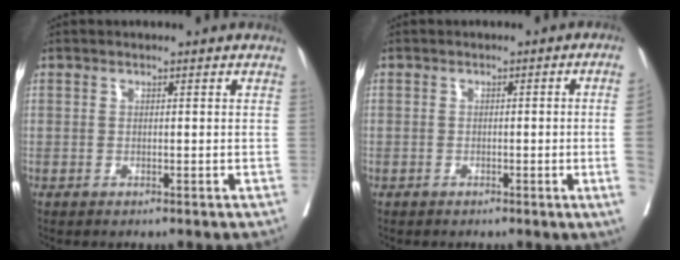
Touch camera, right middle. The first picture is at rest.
{"total": 3.9, "force": [-0.7, -1.2, 3.7], "torque": [-0.045, -0.005, -0.009]}